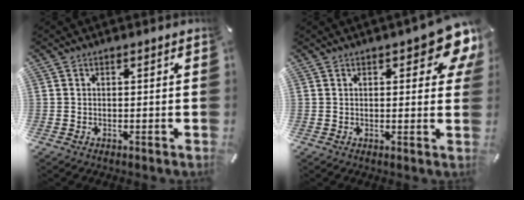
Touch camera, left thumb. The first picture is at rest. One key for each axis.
{"total": 9.2, "fx": 4.3, "fy": 3.6, "fz": 7.3, "tx": -0.088, "ty": -0.024, "tz": 0.069}